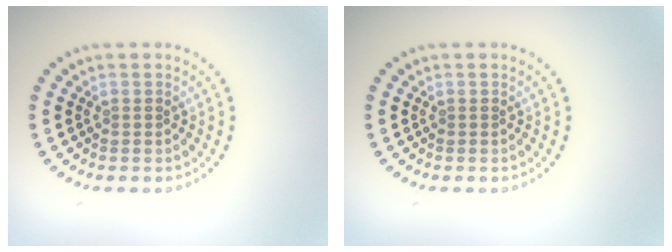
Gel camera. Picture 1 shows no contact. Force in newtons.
{"total": 0.0}